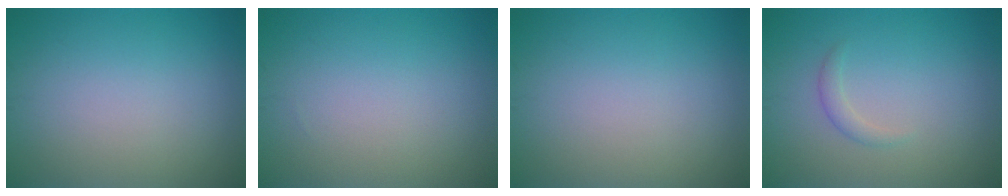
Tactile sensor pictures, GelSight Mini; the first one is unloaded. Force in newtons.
{"total": 0.0}
{"total": 0.0}
{"total": 1.1, "press": 1.1, "slide": 0.0}